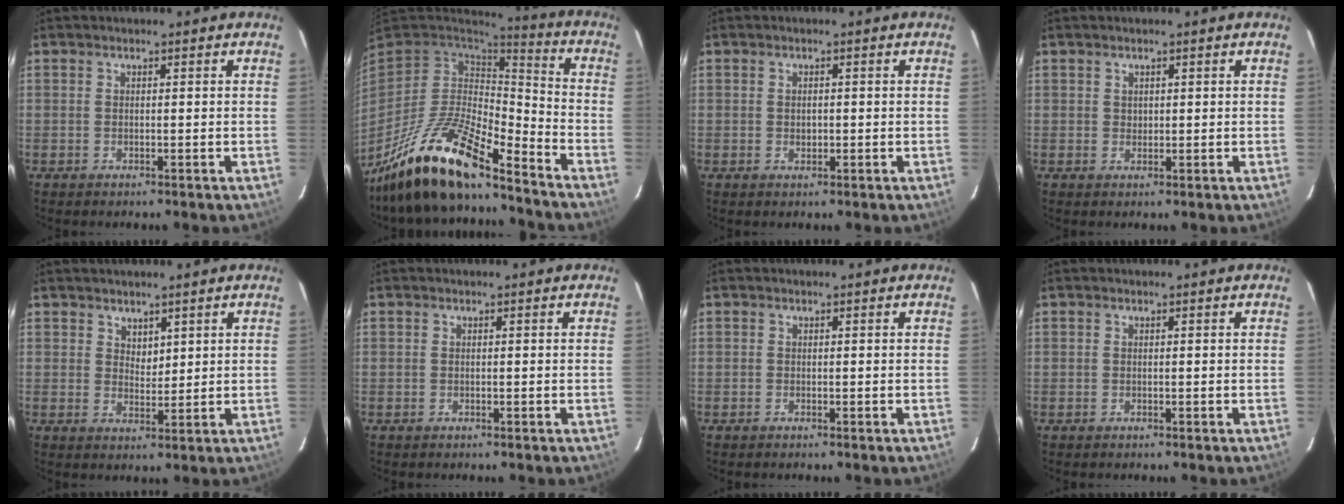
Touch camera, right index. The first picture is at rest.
{"total": 19.0, "force": [-14.3, 4.4, 11.7], "torque": [-0.235, -0.028, -0.269]}
{"total": 1.2, "force": [-0.1, 0.9, 0.8], "torque": [-0.013, 0.003, -0.001]}
{"total": 1.0, "force": [0.5, 0.9, 0.2], "torque": [0.001, 0.005, 0.008]}
{"total": 2.8, "force": [1.9, 1.8, 0.8], "torque": [-0.008, 0.001, 0.036]}
{"total": 0.0}
{"total": 0.0}
{"total": 0.0}